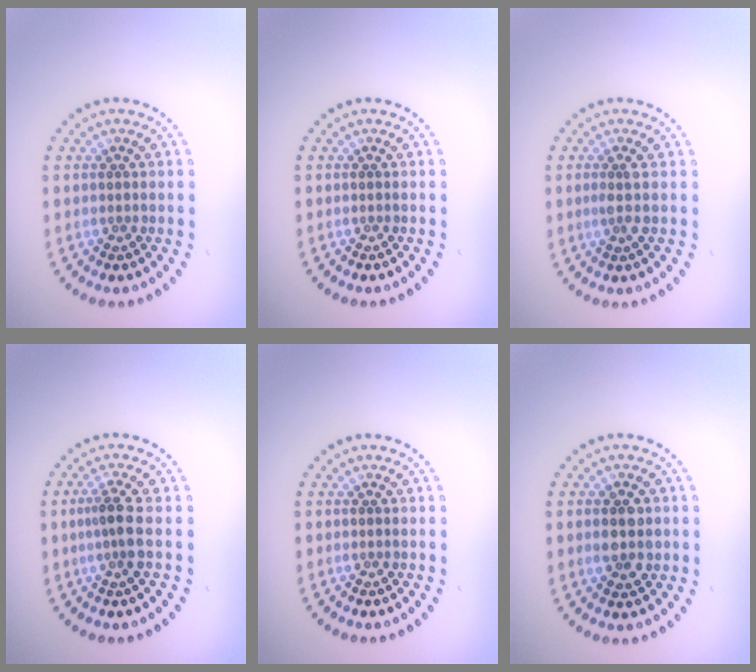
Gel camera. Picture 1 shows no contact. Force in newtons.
{"total": 0.0}
{"total": 1.4, "press": 1.1, "slide": 0.9}
{"total": 2.3, "press": 1.8, "slide": 1.5}
{"total": 0.0}
{"total": 2.9, "press": 2.9, "slide": 0.2}